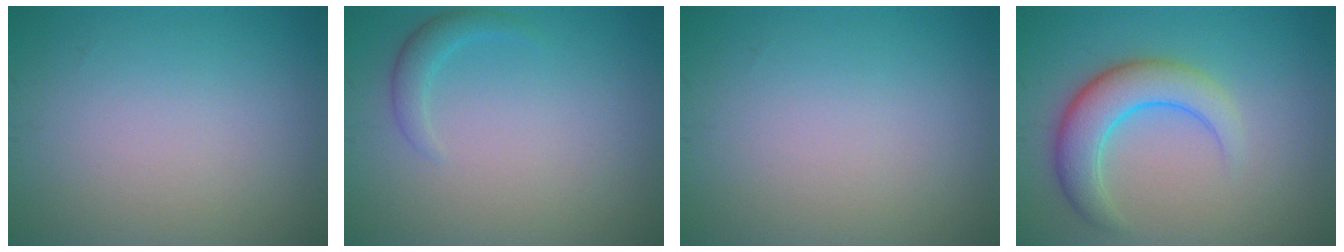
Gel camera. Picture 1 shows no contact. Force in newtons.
{"total": 1.6, "press": 1.6, "slide": 0.1}
{"total": 0.0}
{"total": 5.3, "press": 5.3, "slide": 0.1}